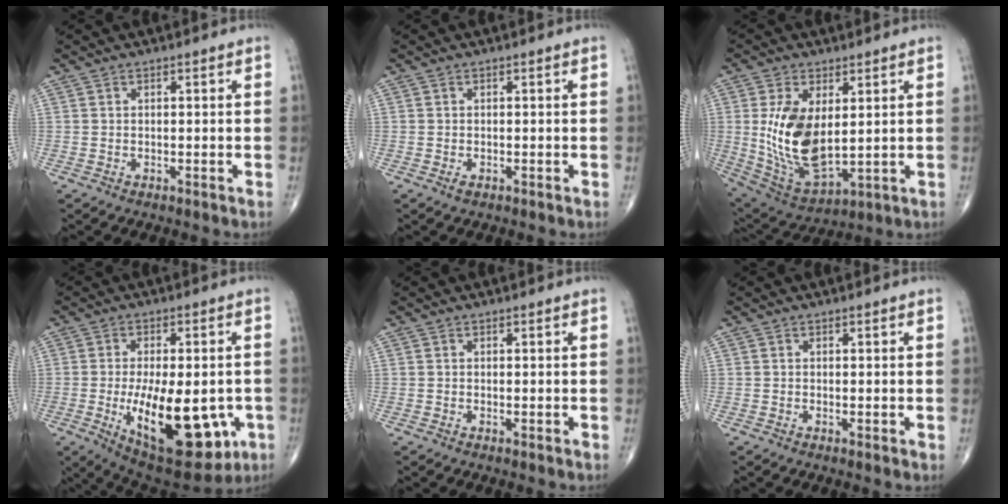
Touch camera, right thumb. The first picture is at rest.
{"total": 0.8, "force": [-0.4, 0.4, 0.5], "torque": [-0.012, -0.002, -0.007]}
{"total": 15.0, "force": [1.9, 7.9, 12.6], "torque": [-0.236, -0.018, 0.057]}
{"total": 21.0, "force": [-5.2, 9.6, 17.9], "torque": [-0.254, -0.016, -0.052]}
{"total": 0.6, "force": [0.0, 0.2, 0.6], "torque": [-0.012, -0.003, -0.003]}
{"total": 0.9, "force": [0.1, 0.3, 0.9], "torque": [-0.015, -0.004, -0.002]}